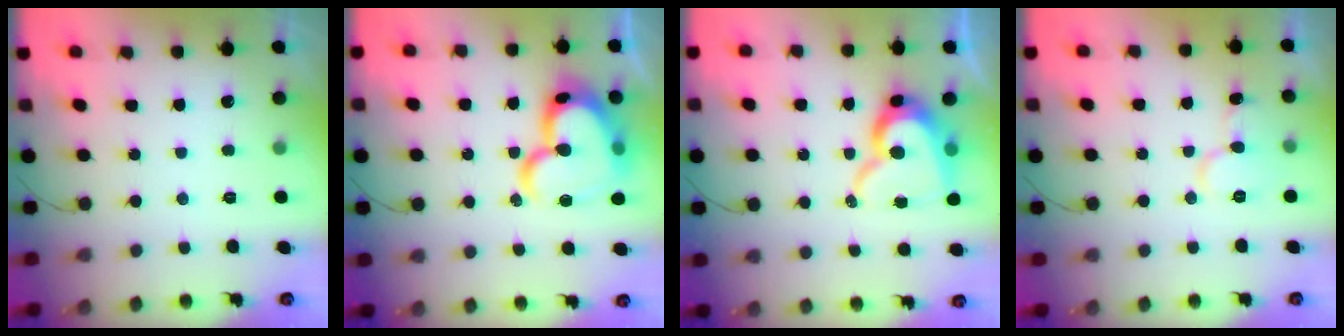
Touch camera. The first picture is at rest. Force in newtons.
{"total": 24.5, "press": 24.4, "slide": 2.8}
{"total": 15.4, "press": 15.3, "slide": 1.3}
{"total": 8.8, "press": 8.7, "slide": 1.0}